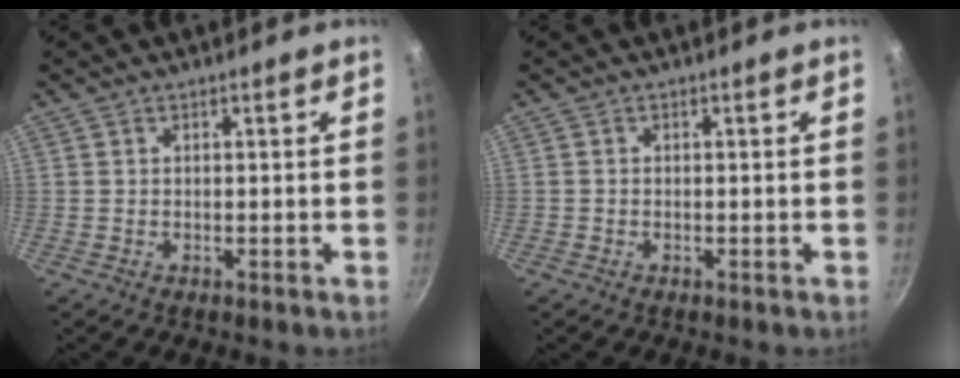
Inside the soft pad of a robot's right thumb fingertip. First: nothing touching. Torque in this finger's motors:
{"motor_torque": [-0.12, 0.06, -0.35, 0.18, 0.02]}